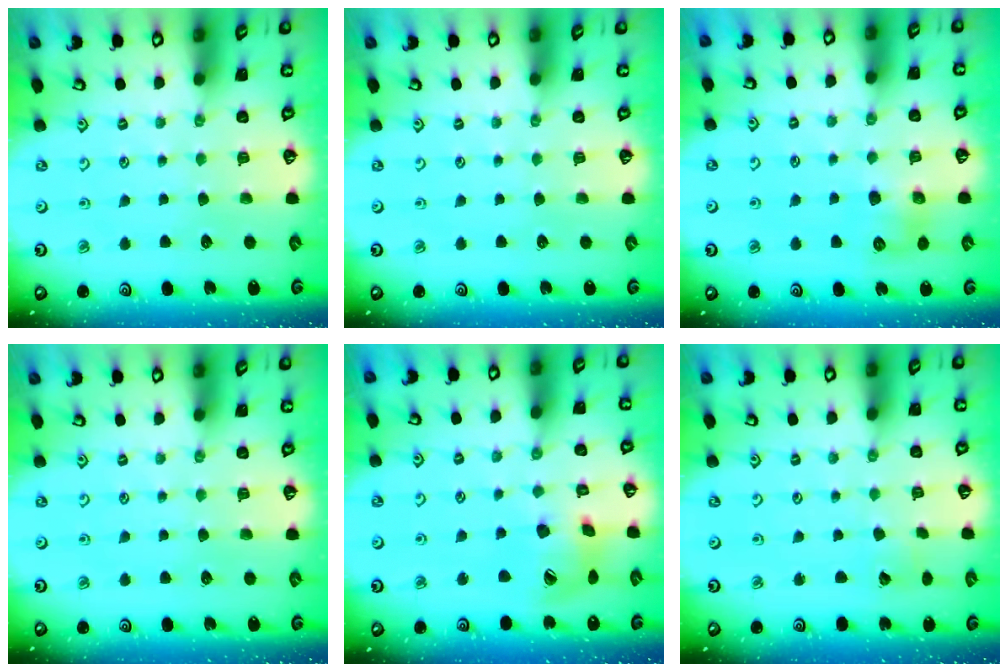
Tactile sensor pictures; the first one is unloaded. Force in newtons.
{"total": 0.0}
{"total": 7.6, "press": 7.5, "slide": 0.3}
{"total": 0.0}
{"total": 14.3, "press": 14.2, "slide": 2.0}
{"total": 1.4, "press": 1.4, "slide": 0.1}